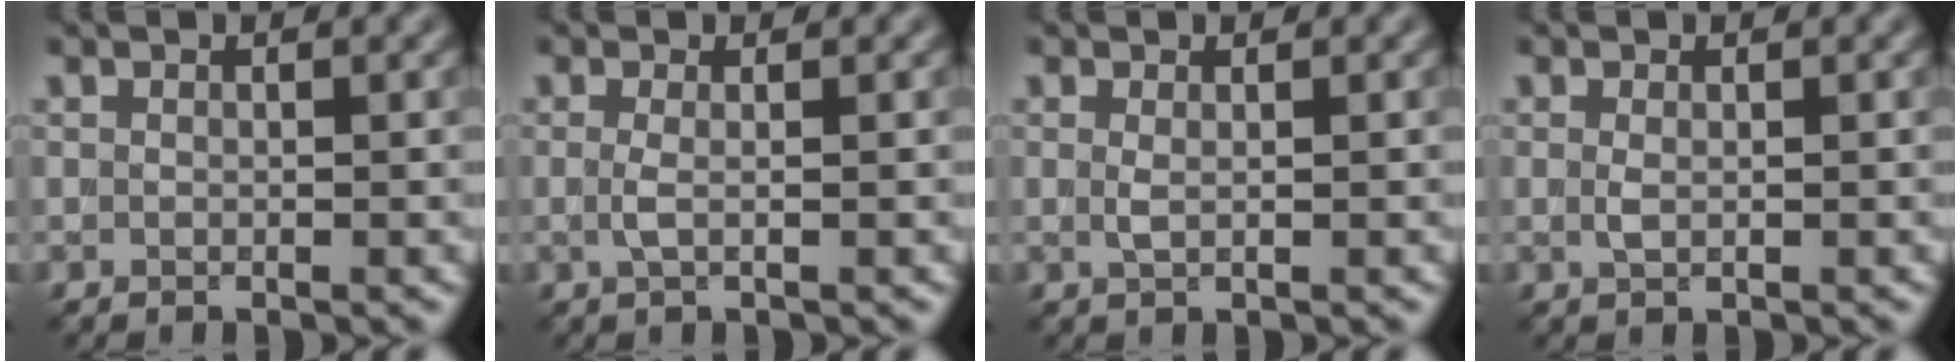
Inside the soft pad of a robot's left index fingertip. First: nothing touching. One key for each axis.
{"total": 1.2, "fx": 0.0, "fy": 0.3, "fz": 1.1, "tx": -0.025, "ty": -0.003, "tz": -0.002}
{"total": 0.8, "fx": 0.2, "fy": 0.2, "fz": 0.7, "tx": -0.017, "ty": -0.001, "tz": 0.003}
{"total": 0.8, "fx": 0.1, "fy": 0.3, "fz": 0.7, "tx": -0.018, "ty": -0.001, "tz": 0.002}